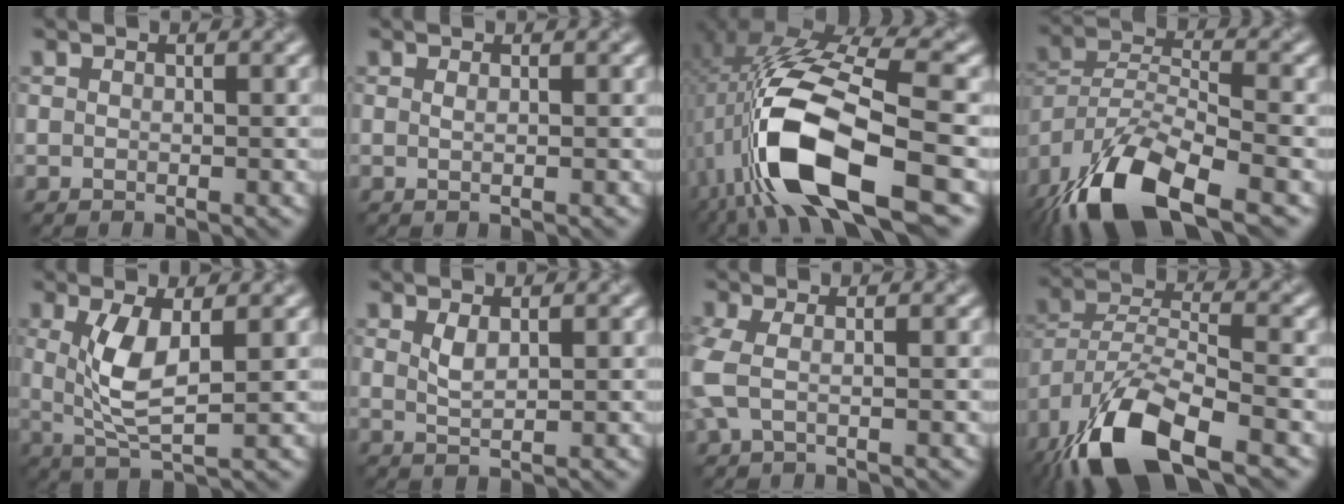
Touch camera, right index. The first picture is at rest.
{"total": 0.9, "force": [0.1, 0.3, 0.8], "torque": [-0.010, 0.000, -0.003]}
{"total": 13.8, "force": [-4.4, 5.3, 12.0], "torque": [-0.243, -0.005, -0.079]}
{"total": 12.7, "force": [-8.8, 4.4, 8.0], "torque": [-0.163, -0.011, -0.165]}
{"total": 5.0, "force": [0.6, 1.5, 4.7], "torque": [-0.099, -0.005, 0.016]}
{"total": 1.5, "force": [0.6, 0.3, 1.4], "torque": [-0.034, -0.004, 0.014]}
{"total": 2.7, "force": [-0.3, 1.2, 2.4], "torque": [-0.073, -0.001, -0.011]}
{"total": 11.7, "force": [-7.5, 4.2, 7.9], "torque": [-0.163, -0.011, -0.144]}